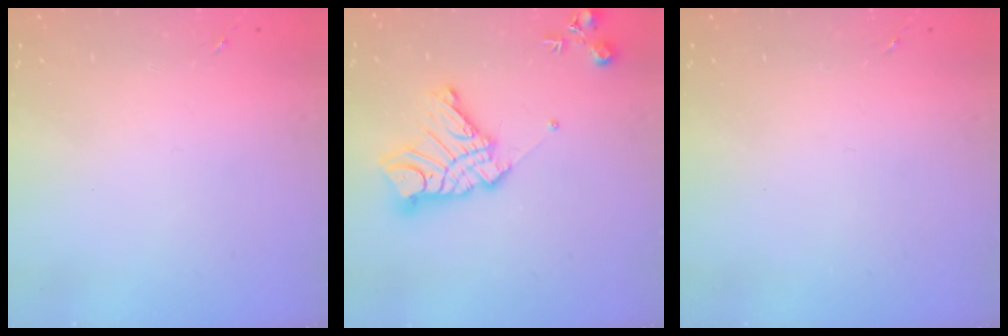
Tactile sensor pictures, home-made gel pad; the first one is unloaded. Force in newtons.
{"total": 16.4, "press": 16.3, "slide": 1.4}
{"total": 0.0}